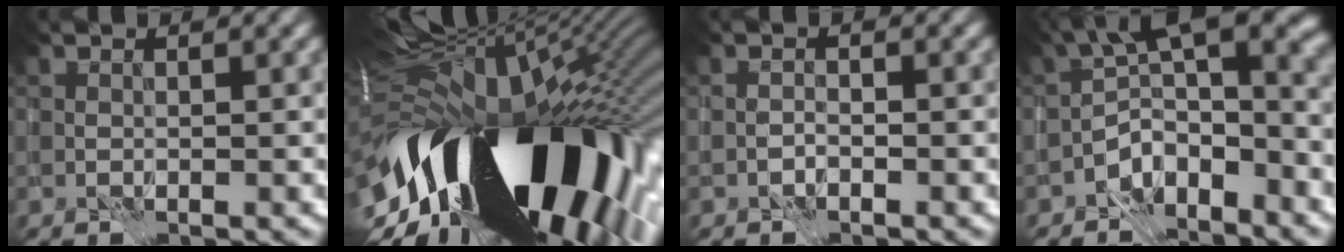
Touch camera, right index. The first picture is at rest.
{"total": 20.5, "force": [-5.8, 10.2, 16.8], "torque": [-0.289, -0.051, -0.081]}
{"total": 0.5, "force": [-0.5, 0.1, 0.1], "torque": [-0.004, 0.003, -0.013]}
{"total": 7.0, "force": [-3.0, 2.9, 5.5], "torque": [-0.073, 0.013, -0.068]}